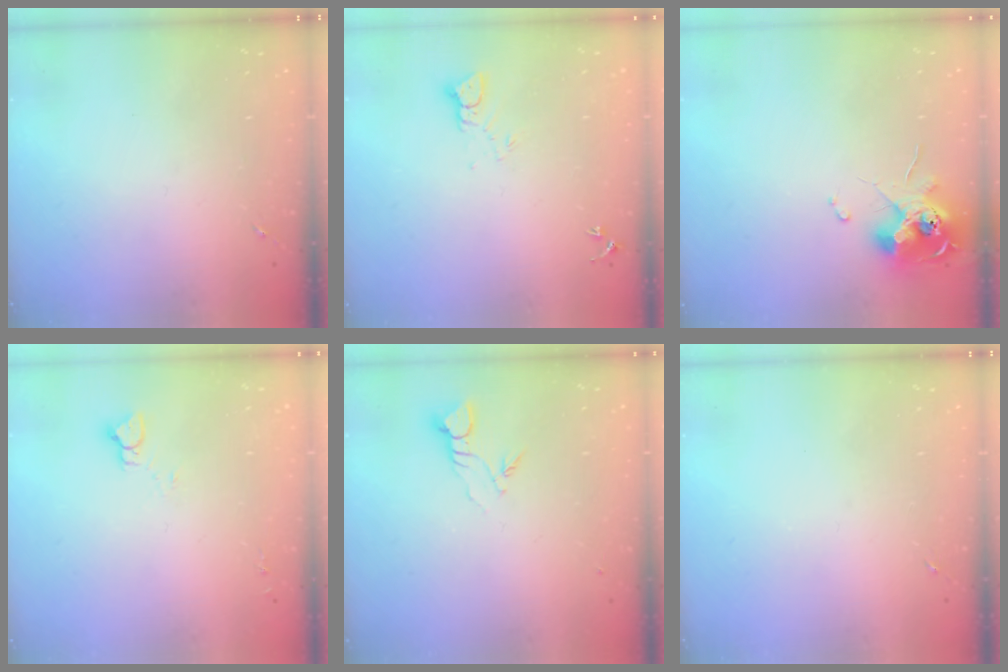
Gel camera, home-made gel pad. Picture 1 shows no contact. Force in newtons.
{"total": 3.5, "press": 3.5, "slide": 0.3}
{"total": 13.5, "press": 13.4, "slide": 1.2}
{"total": 3.9, "press": 3.9, "slide": 0.4}
{"total": 3.7, "press": 3.6, "slide": 0.3}
{"total": 0.0}